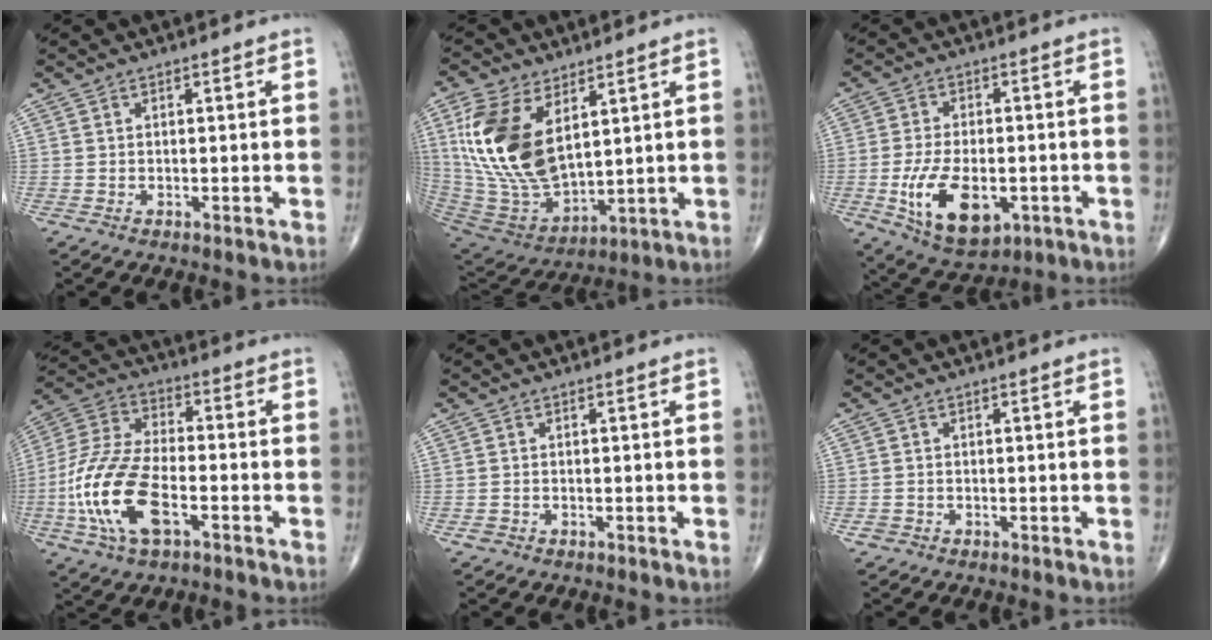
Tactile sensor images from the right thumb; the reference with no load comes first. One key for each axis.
{"total": 19.7, "fx": 6.2, "fy": 10.9, "fz": 15.2, "tx": -0.297, "ty": -0.029, "tz": 0.133}
{"total": 13.5, "fx": -3.8, "fy": 7.4, "fz": 10.6, "tx": -0.177, "ty": -0.001, "tz": -0.050}
{"total": 17.6, "fx": -5.5, "fy": 8.6, "fz": 14.3, "tx": -0.307, "ty": 0.023, "tz": -0.104}
{"total": 1.1, "fx": -0.6, "fy": 0.9, "fz": 0.3, "tx": -0.007, "ty": 0.005, "tz": -0.010}
{"total": 1.4, "fx": -0.7, "fy": 1.1, "fz": 0.2, "tx": -0.004, "ty": 0.006, "tz": -0.013}